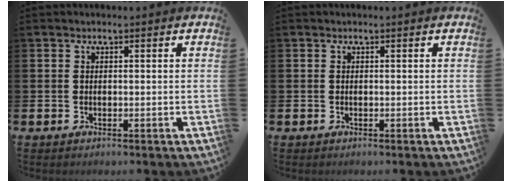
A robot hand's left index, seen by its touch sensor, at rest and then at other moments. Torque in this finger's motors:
{"motor_torque": [0.00, 0.00, -0.04, 0.00]}